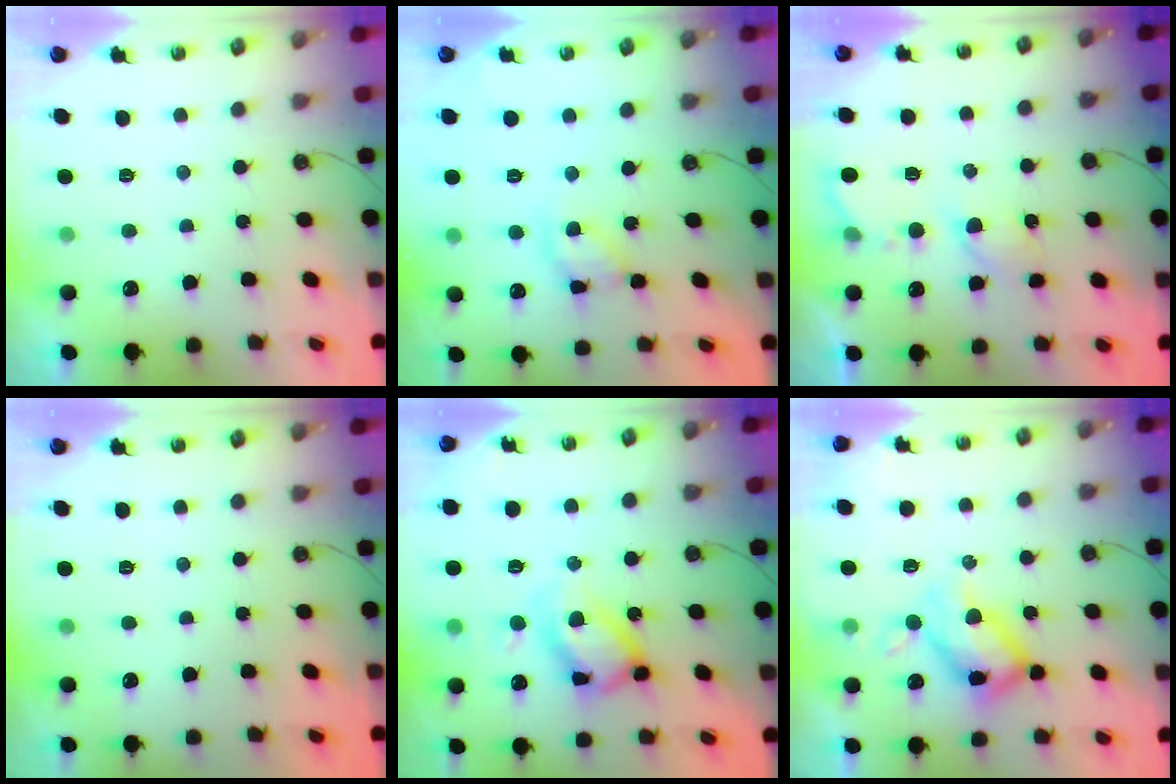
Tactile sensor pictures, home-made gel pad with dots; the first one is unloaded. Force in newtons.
{"total": 11.3, "press": 11.3, "slide": 1.2}
{"total": 6.2, "press": 6.2, "slide": 0.2}
{"total": 0.0}
{"total": 15.8, "press": 15.7, "slide": 1.6}
{"total": 16.3, "press": 16.2, "slide": 1.3}